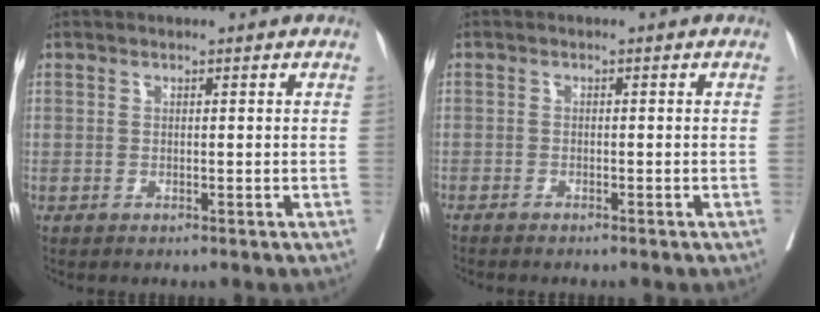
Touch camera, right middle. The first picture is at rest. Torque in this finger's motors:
{"motor_torque": [0.42, -0.30, 0.95, 0.12]}